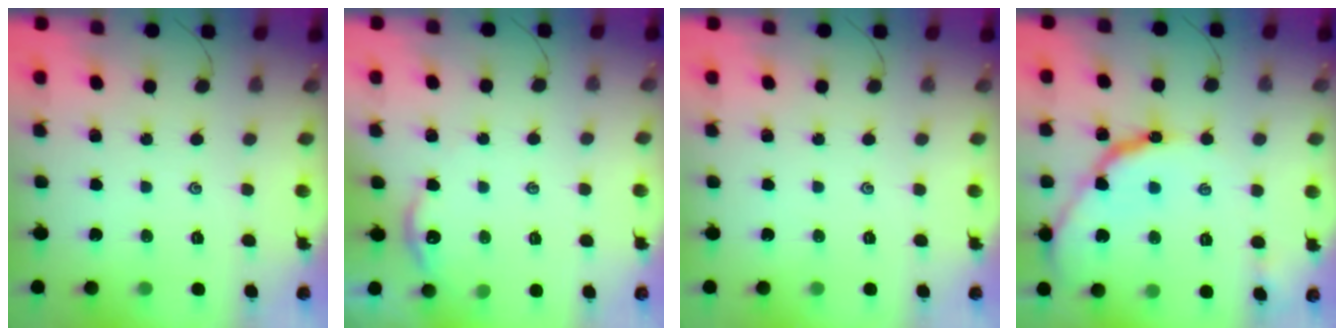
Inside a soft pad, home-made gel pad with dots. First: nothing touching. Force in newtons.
{"total": 4.6, "press": 4.5, "slide": 0.4}
{"total": 0.0}
{"total": 13.3, "press": 13.2, "slide": 0.9}